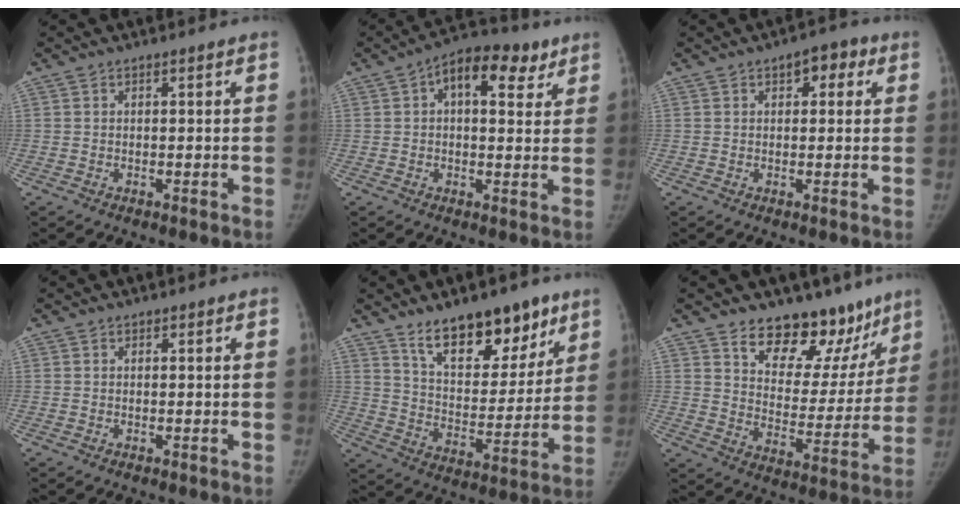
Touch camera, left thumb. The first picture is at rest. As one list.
[{"total": 11.6, "force": [4.8, 6.1, 8.5], "torque": [-0.090, 0.013, 0.064]}, {"total": 4.8, "force": [2.0, 2.7, 3.4], "torque": [-0.016, 0.002, 0.016]}, {"total": 0.0}, {"total": 17.8, "force": [11.9, 8.3, 10.3], "torque": [-0.093, -0.076, 0.198]}, {"total": 18.0, "force": [13.4, 9.6, 7.3], "torque": [-0.033, -0.093, 0.193]}]